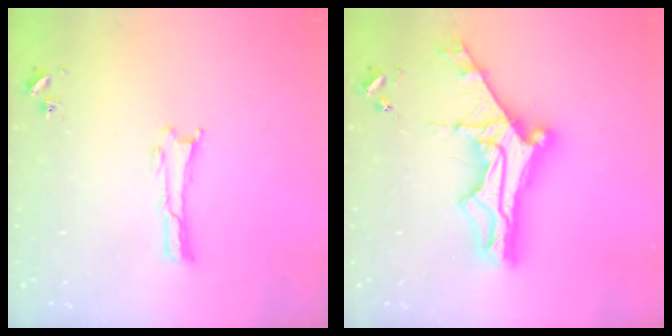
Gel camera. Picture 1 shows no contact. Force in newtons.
{"total": 13.2, "press": 13.1, "slide": 1.4}